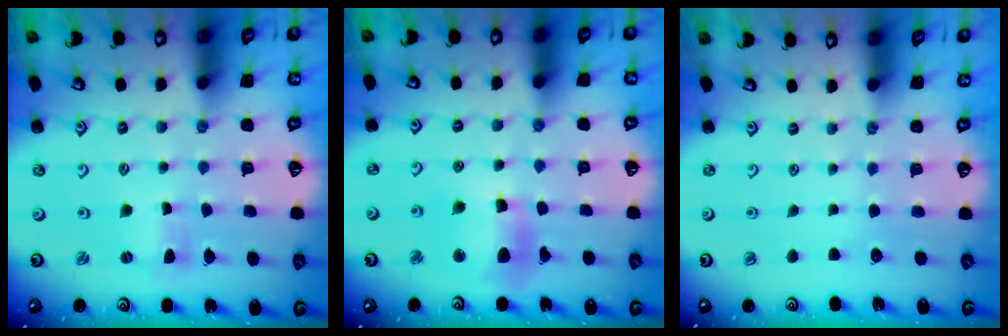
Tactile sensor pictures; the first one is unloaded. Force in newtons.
{"total": 9.4, "press": 9.3, "slide": 0.9}
{"total": 0.0}